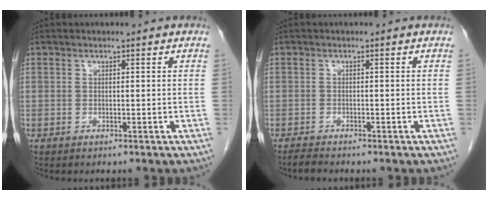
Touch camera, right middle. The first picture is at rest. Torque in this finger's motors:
{"motor_torque": [-0.05, 0.09, -0.03, 0.00]}